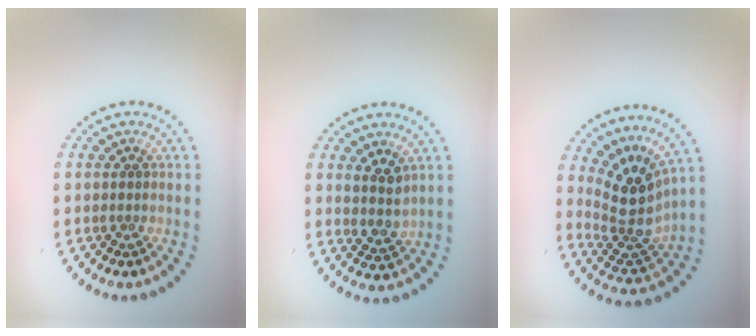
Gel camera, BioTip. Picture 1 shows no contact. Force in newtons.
{"total": 2.4, "press": 2.0, "slide": 1.3}
{"total": 4.4, "press": 3.2, "slide": 3.0}